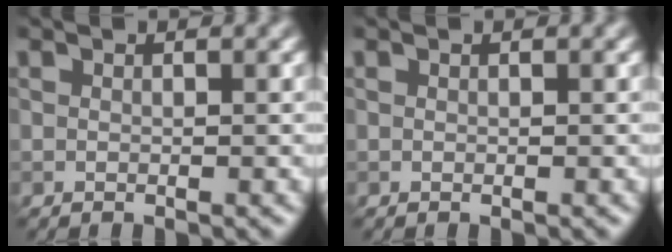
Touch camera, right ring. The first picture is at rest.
{"total": 0.0}